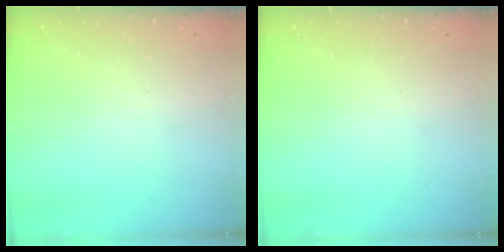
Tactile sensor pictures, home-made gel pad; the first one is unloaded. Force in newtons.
{"total": 0.0}